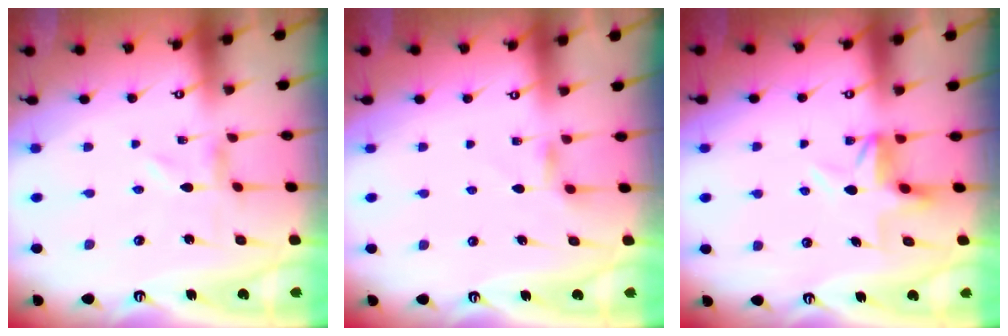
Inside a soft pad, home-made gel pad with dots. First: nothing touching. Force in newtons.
{"total": 4.5, "press": 4.4, "slide": 0.6}
{"total": 4.1, "press": 4.1, "slide": 0.3}